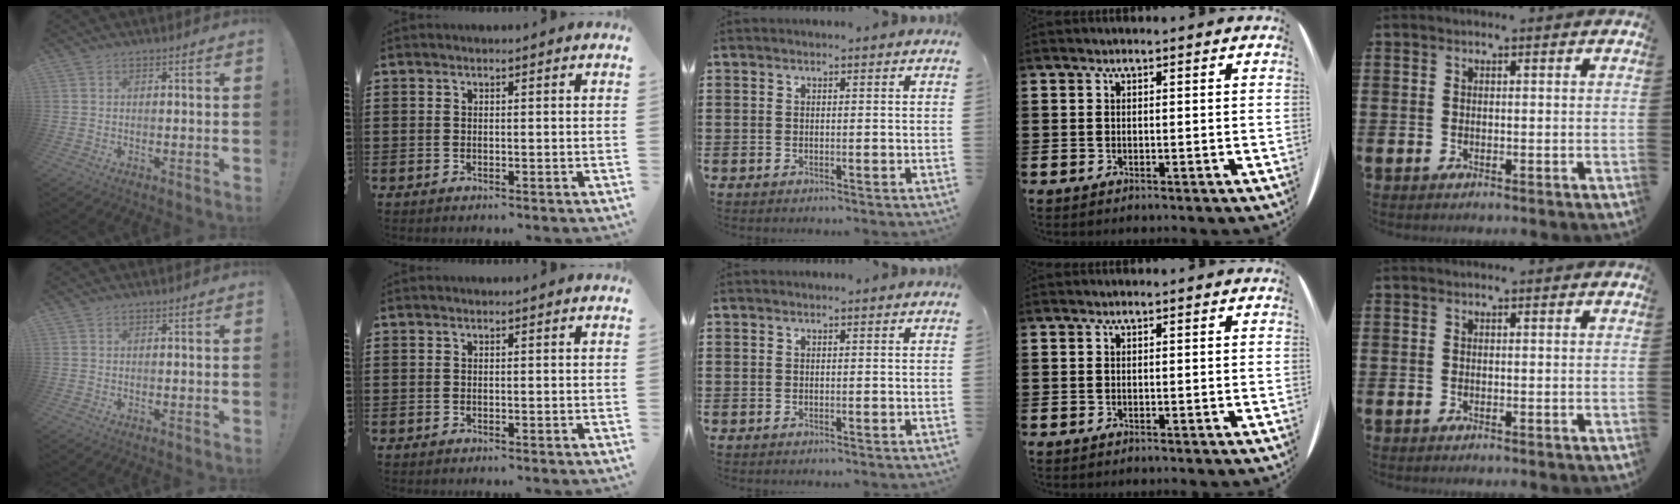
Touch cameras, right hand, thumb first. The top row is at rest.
{}